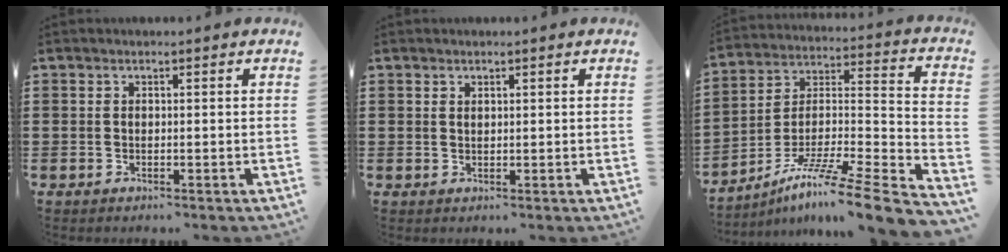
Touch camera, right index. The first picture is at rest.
{"total": 0.8, "force": [0.7, 0.5, 0.1], "torque": [-0.004, 0.002, 0.013]}
{"total": 9.9, "force": [-7.4, 0.4, 6.5], "torque": [-0.116, -0.002, -0.148]}